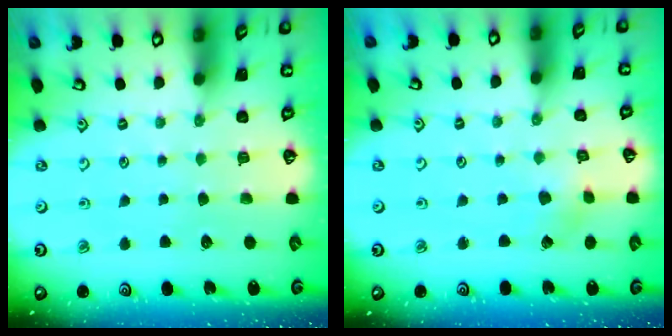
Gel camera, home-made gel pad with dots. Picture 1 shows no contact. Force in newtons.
{"total": 2.0, "press": 2.0, "slide": 0.1}